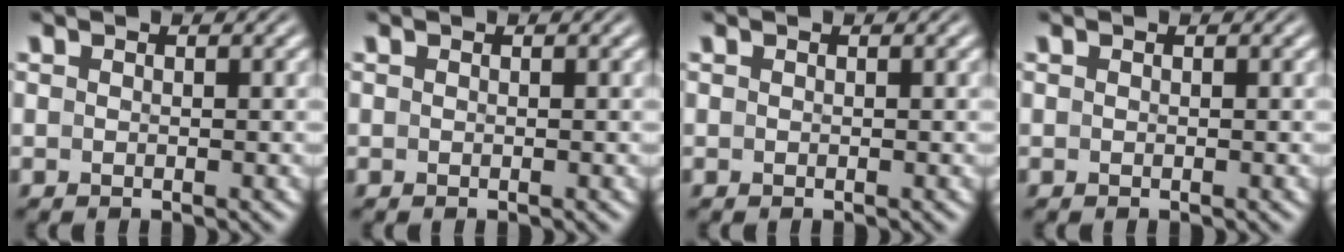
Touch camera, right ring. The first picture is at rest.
{"total": 0.0}
{"total": 0.0}
{"total": 0.0}